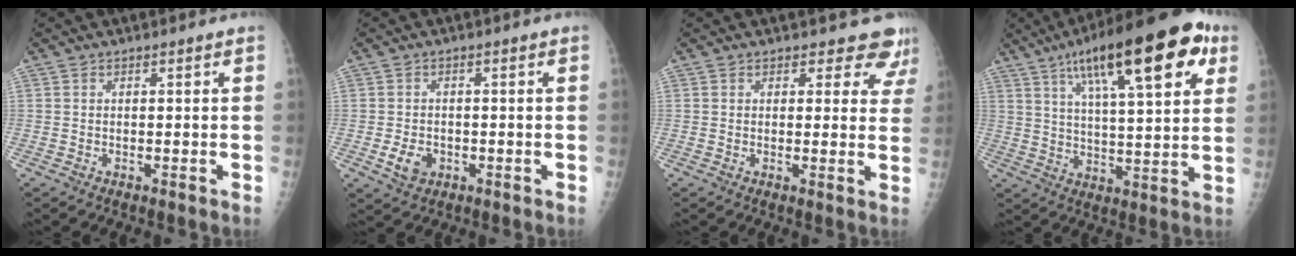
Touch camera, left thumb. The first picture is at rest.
{"total": 4.1, "force": [-1.4, 3.2, 2.2], "torque": [-0.034, 0.000, -0.019]}
{"total": 6.4, "force": [5.6, 3.2, 0.3], "torque": [0.046, -0.028, 0.039]}
{"total": 23.7, "force": [11.5, 7.0, 19.5], "torque": [-0.281, -0.004, 0.173]}